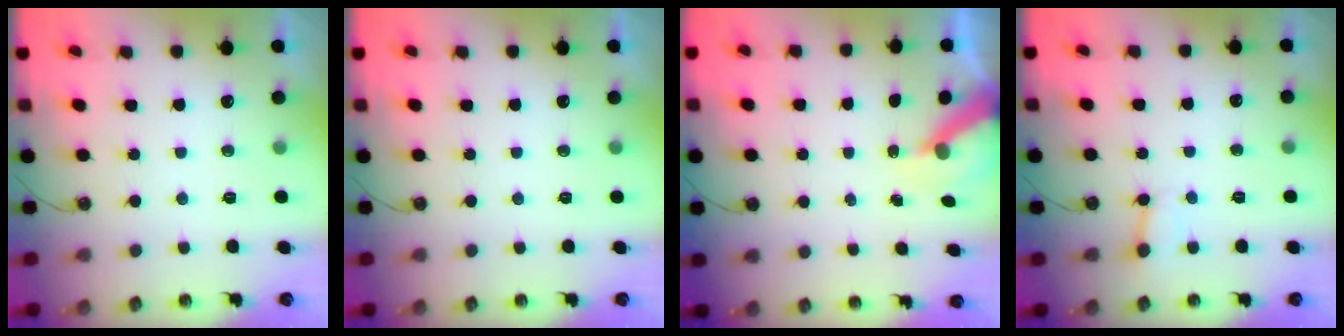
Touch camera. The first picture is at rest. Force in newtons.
{"total": 0.0}
{"total": 6.2, "press": 6.1, "slide": 0.4}
{"total": 2.5, "press": 2.5, "slide": 0.4}